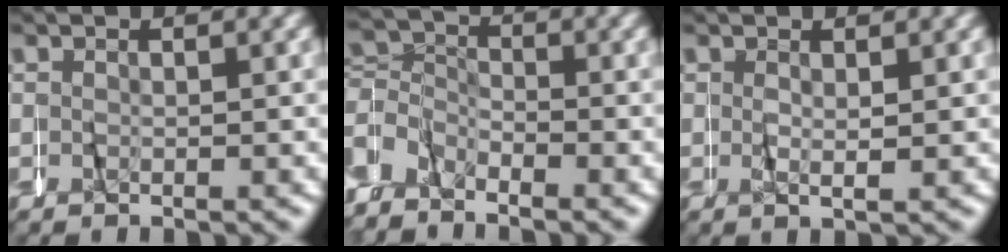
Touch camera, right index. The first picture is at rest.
{"total": 4.5, "force": [-1.9, 3.8, 1.4], "torque": [-0.034, -0.008, -0.038]}
{"total": 0.6, "force": [0.2, -0.4, 0.4], "torque": [-0.011, -0.001, 0.007]}